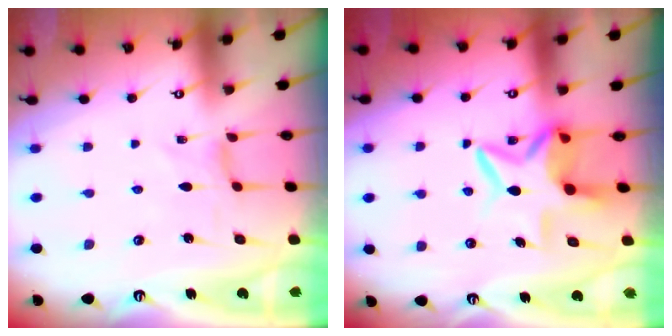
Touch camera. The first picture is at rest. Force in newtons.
{"total": 10.0, "press": 10.0, "slide": 1.3}